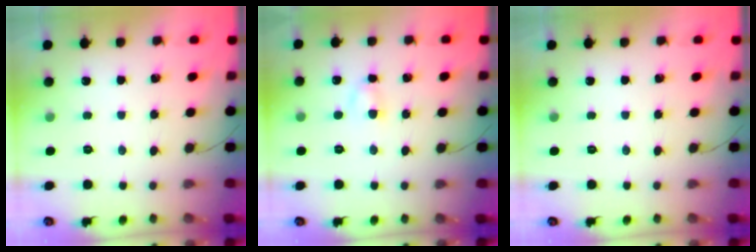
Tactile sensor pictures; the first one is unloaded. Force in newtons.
{"total": 2.8, "press": 2.5, "slide": 1.2}
{"total": 0.0}